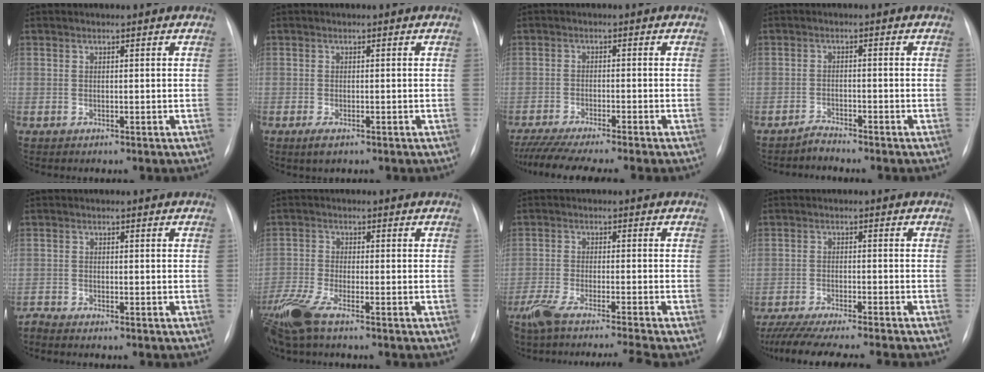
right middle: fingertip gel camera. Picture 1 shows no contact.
{"total": 1.7, "force": [-0.9, 0.6, 1.3], "torque": [-0.026, -0.004, -0.009]}
{"total": 10.0, "force": [-8.6, -0.8, 5.1], "torque": [-0.061, -0.026, -0.135]}
{"total": 1.6, "force": [-1.6, -0.2, -0.2], "torque": [0.007, -0.007, -0.028]}
{"total": 1.2, "force": [-1.1, -0.3, -0.2], "torque": [0.001, -0.007, -0.021]}
{"total": 7.4, "force": [-5.2, 1.2, 5.1], "torque": [-0.120, -0.015, -0.106]}
{"total": 11.2, "force": [-9.5, -1.1, 5.8], "torque": [-0.086, -0.026, -0.152]}
{"total": 14.0, "force": [-12.4, -0.1, 6.6], "torque": [-0.095, -0.031, -0.184]}